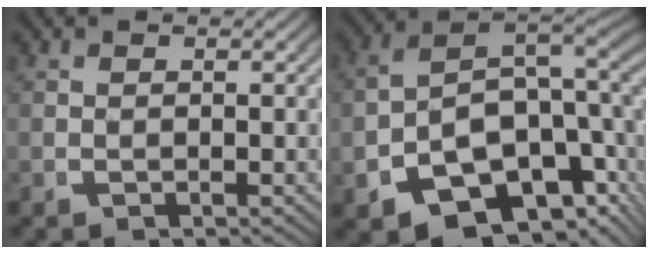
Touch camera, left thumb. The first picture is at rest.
{"total": 17.6, "force": [-1.8, 13.1, 11.6], "torque": [-0.210, -0.038, -0.029]}